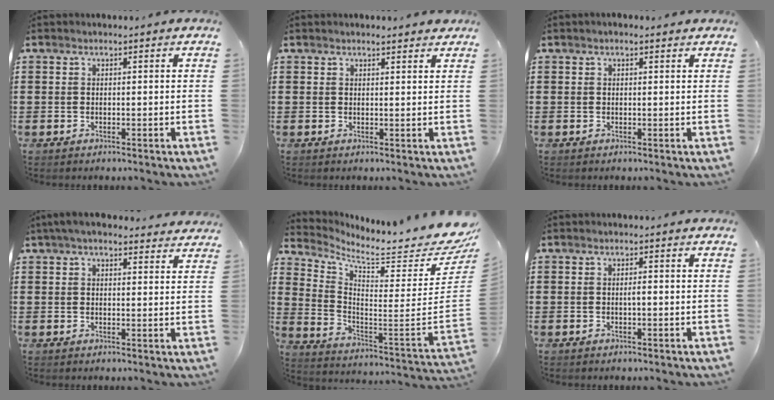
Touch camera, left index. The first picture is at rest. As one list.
[{"total": 1.4, "force": [1.3, 0.2, 0.5], "torque": [-0.012, 0.001, 0.024]}, {"total": 0.7, "force": [0.3, 0.3, 0.5], "torque": [-0.010, 0.004, 0.004]}, {"total": 4.2, "force": [3.7, 0.9, 1.8], "torque": [-0.045, -0.002, 0.069]}, {"total": 7.3, "force": [6.3, 0.3, 3.8], "torque": [-0.083, -0.079, 0.094]}, {"total": 0.8, "force": [-0.2, 0.2, 0.8], "torque": [-0.016, -0.002, -0.004]}]